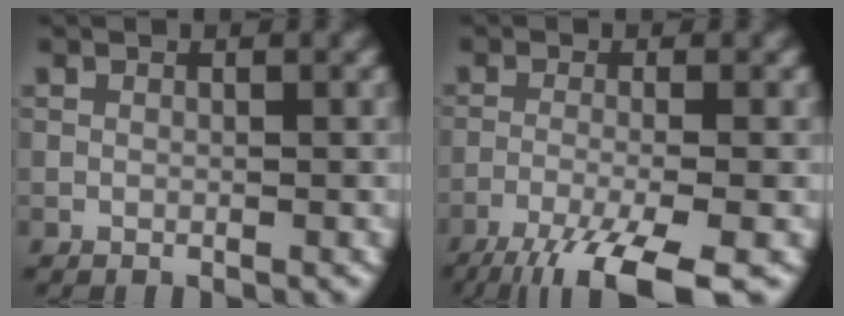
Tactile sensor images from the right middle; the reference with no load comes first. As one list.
[{"total": 8.3, "force": [-5.5, 1.7, 5.9], "torque": [-0.093, -0.015, -0.104]}]